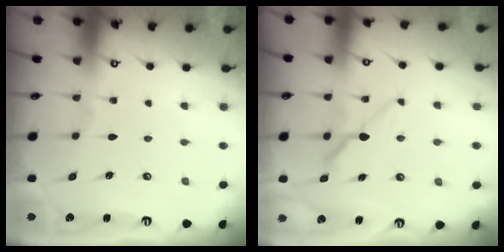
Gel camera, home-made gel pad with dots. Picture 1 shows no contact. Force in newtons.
{"total": 7.6, "press": 7.6, "slide": 0.5}